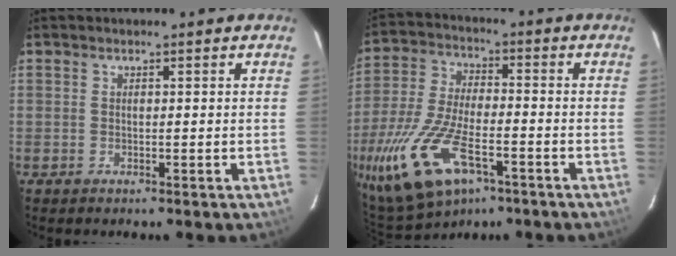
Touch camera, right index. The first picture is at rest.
{"total": 19.1, "force": [-9.1, 8.7, 14.4], "torque": [-0.322, -0.040, -0.164]}